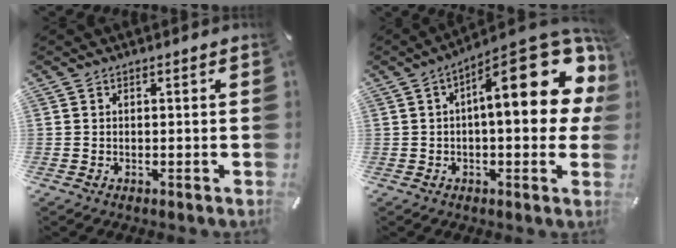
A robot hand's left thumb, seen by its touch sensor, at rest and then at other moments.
{"total": 22.9, "force": [6.6, 9.0, 20.0], "torque": [-0.262, -0.049, 0.108]}